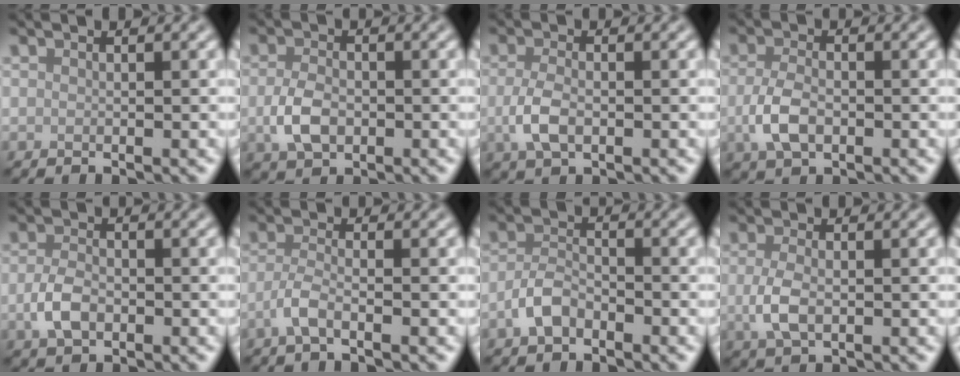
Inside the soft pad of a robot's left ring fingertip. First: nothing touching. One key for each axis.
{"total": 3.2, "fx": -0.6, "fy": 2.2, "fz": 2.3, "tx": -0.048, "ty": -0.003, "tz": -0.013}
{"total": 3.0, "fx": -0.6, "fy": 1.6, "fz": 2.4, "tx": -0.054, "ty": -0.004, "tz": -0.013}
{"total": 3.3, "fx": -0.8, "fy": 2.0, "fz": 2.5, "tx": -0.055, "ty": -0.005, "tz": -0.017}
{"total": 2.7, "fx": -0.8, "fy": 1.7, "fz": 2.0, "tx": -0.041, "ty": -0.001, "tz": -0.018}
{"total": 2.1, "fx": -1.1, "fy": 0.5, "fz": 1.7, "tx": -0.037, "ty": 0.000, "tz": -0.029}
{"total": 2.6, "fx": -1.6, "fy": 1.3, "fz": 1.5, "tx": -0.030, "ty": 0.007, "tz": -0.038}
{"total": 2.9, "fx": -0.3, "fy": 1.6, "fz": 2.4, "tx": -0.059, "ty": -0.005, "tz": -0.004}